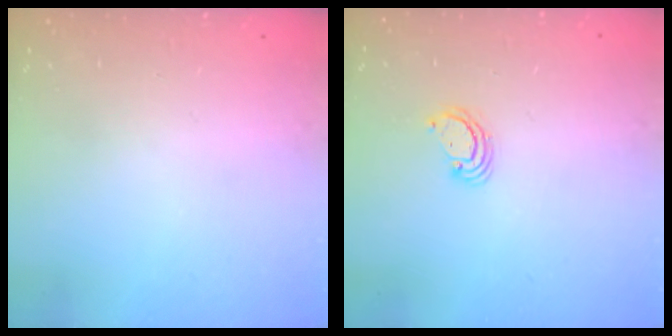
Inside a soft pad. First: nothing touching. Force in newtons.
{"total": 2.7, "press": 2.7, "slide": 0.2}